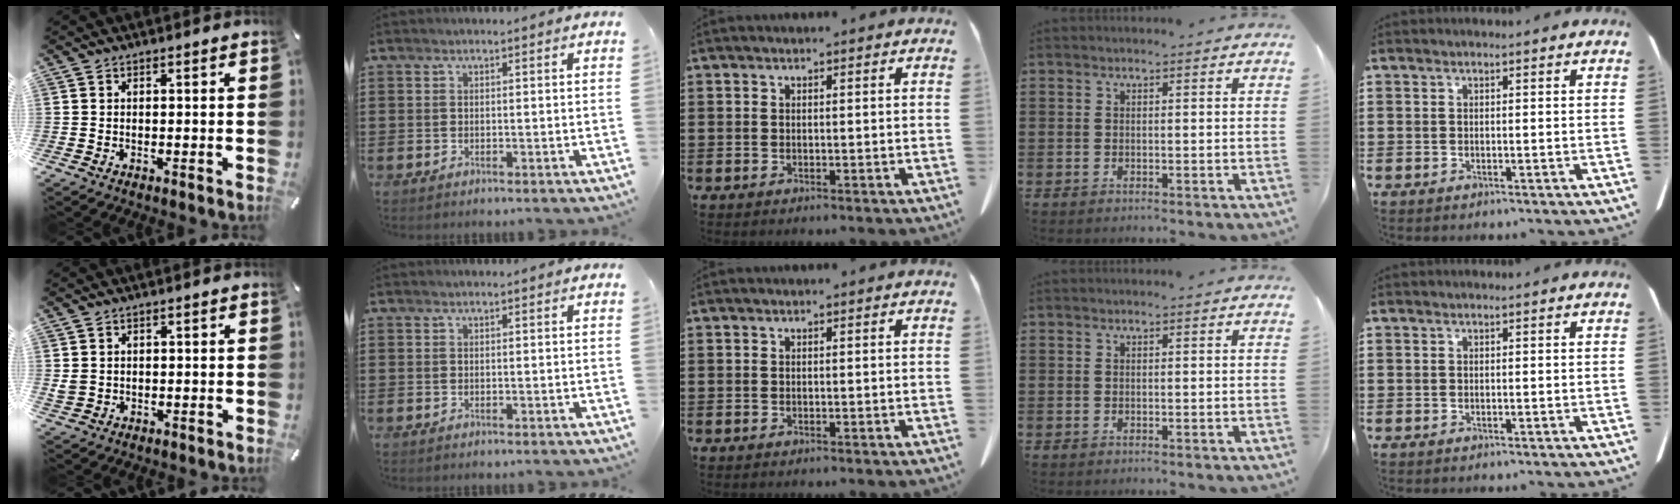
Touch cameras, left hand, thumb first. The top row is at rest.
{"thumb": {"total": 2.2, "force": [0.3, 2.1, 0.7], "torque": [-0.015, 0.004, 0.005]}}